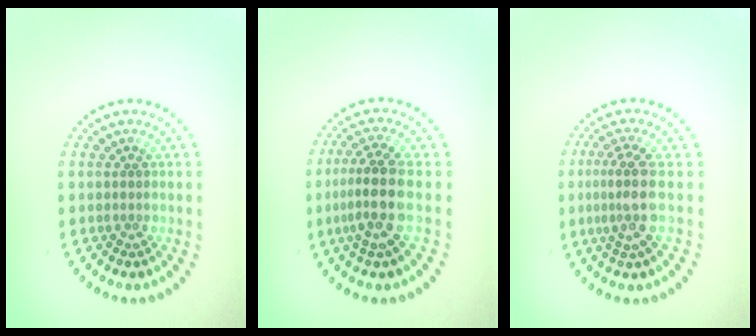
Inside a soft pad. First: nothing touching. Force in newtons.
{"total": 4.1, "press": 3.6, "slide": 2.0}
{"total": 3.2, "press": 2.5, "slide": 1.9}